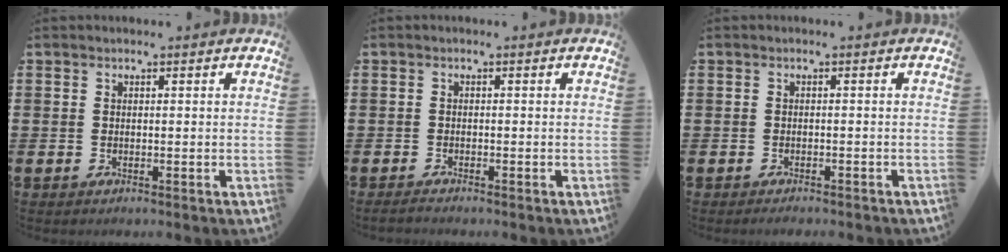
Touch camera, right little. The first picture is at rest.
{"total": 0.7, "force": [-0.6, 0.0, 0.4], "torque": [-0.006, -0.002, -0.012]}
{"total": 0.7, "force": [-0.7, 0.0, 0.2], "torque": [-0.004, -0.003, -0.013]}